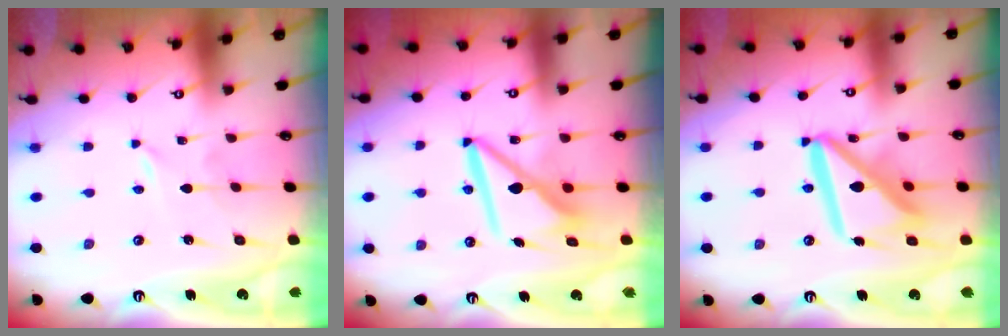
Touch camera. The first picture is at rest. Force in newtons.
{"total": 9.7, "press": 9.7, "slide": 0.9}
{"total": 16.4, "press": 16.3, "slide": 2.0}